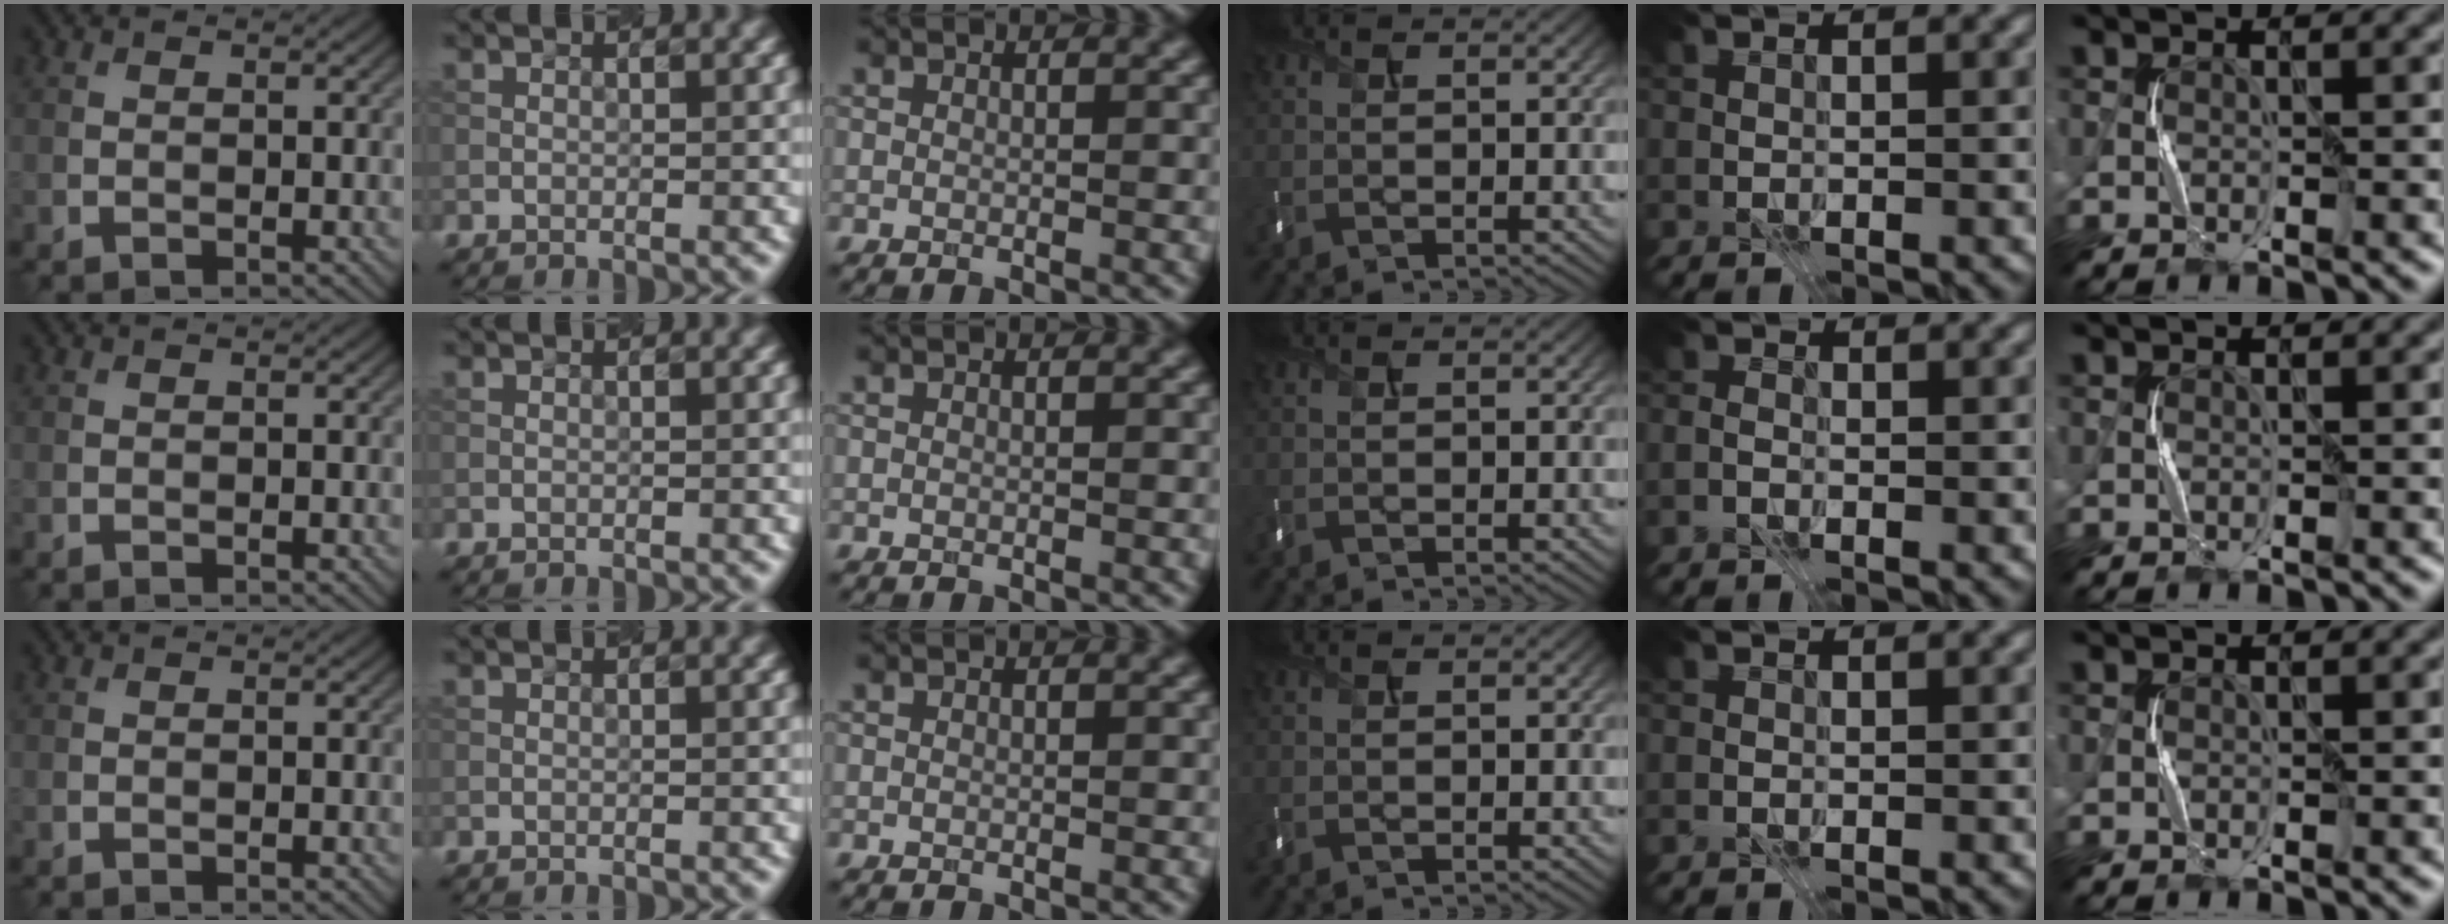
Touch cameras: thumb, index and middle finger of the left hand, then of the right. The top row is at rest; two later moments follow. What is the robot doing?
{"motion": "press", "object": "keyboard"}